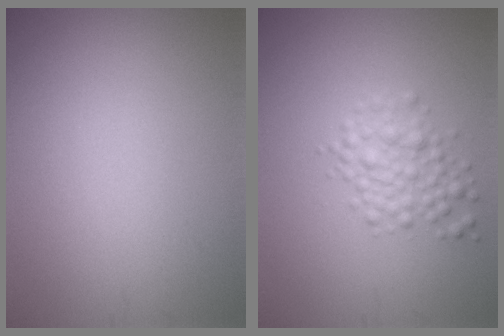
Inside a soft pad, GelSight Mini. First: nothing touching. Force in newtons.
{"total": 2.8, "press": 2.8, "slide": 0.1}